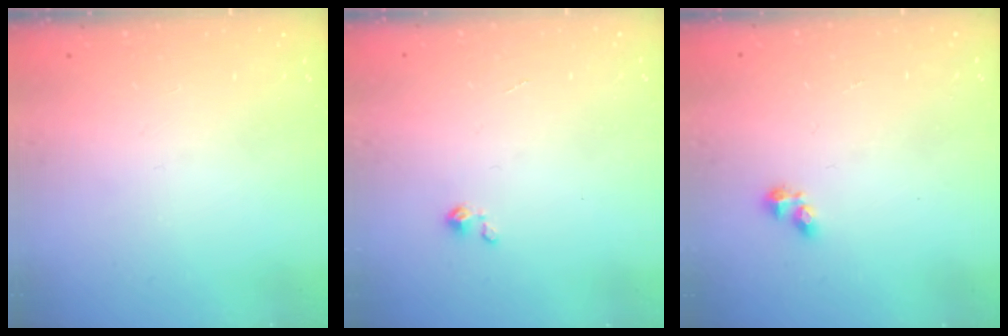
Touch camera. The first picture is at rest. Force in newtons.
{"total": 1.6, "press": 1.6, "slide": 0.2}
{"total": 2.7, "press": 2.7, "slide": 0.3}